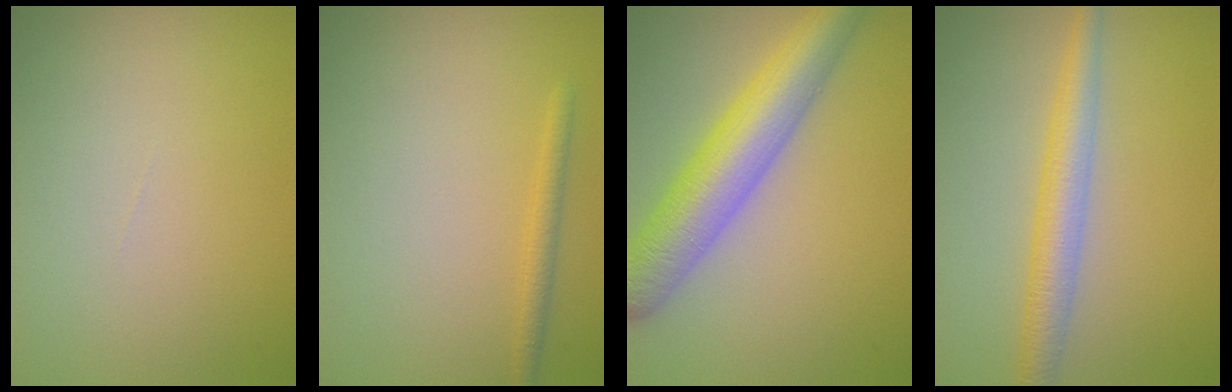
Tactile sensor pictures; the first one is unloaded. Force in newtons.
{"total": 1.5, "press": 1.4, "slide": 0.1}
{"total": 7.6, "press": 7.6, "slide": 0.3}
{"total": 3.7, "press": 3.7, "slide": 0.1}